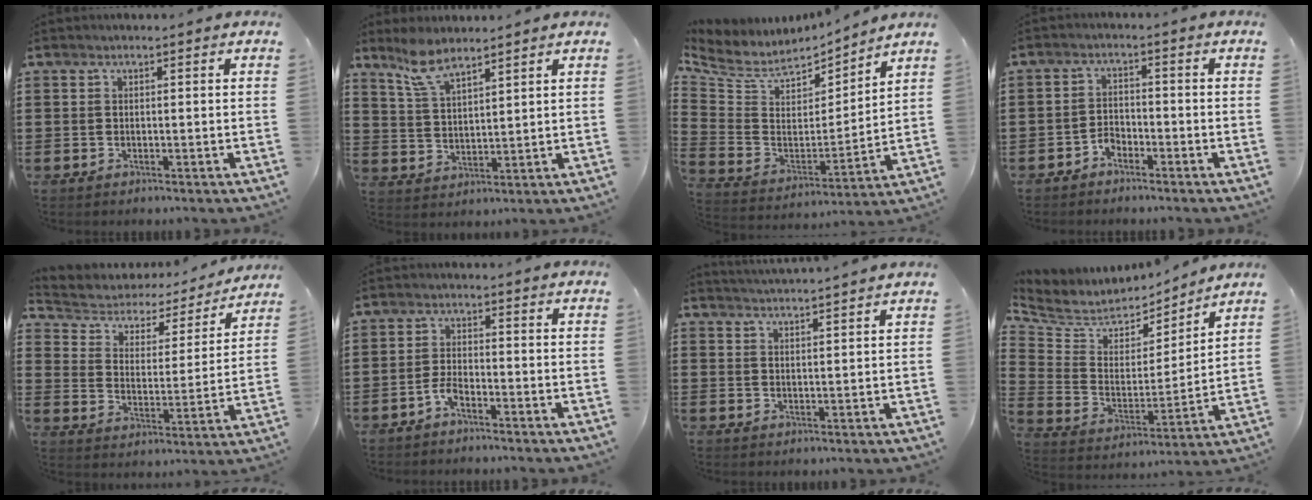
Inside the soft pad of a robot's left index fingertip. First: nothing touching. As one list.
[{"total": 6.5, "force": [5.3, 1.6, 3.4], "torque": [-0.082, -0.007, 0.097]}, {"total": 6.5, "force": [5.2, 3.3, 2.1], "torque": [-0.074, -0.039, 0.091]}, {"total": 2.3, "force": [-2.0, 1.0, 0.4], "torque": [-0.016, 0.004, -0.042]}, {"total": 3.5, "force": [2.8, 2.1, 0.6], "torque": [-0.037, -0.019, 0.037]}, {"total": 2.6, "force": [-1.8, 0.8, 1.7], "torque": [-0.049, -0.001, -0.038]}, {"total": 2.9, "force": [2.8, -0.9, 0.0], "torque": [-0.007, -0.017, 0.051]}, {"total": 5.8, "force": [5.2, 2.6, 0.0], "torque": [-0.041, -0.045, 0.088]}]